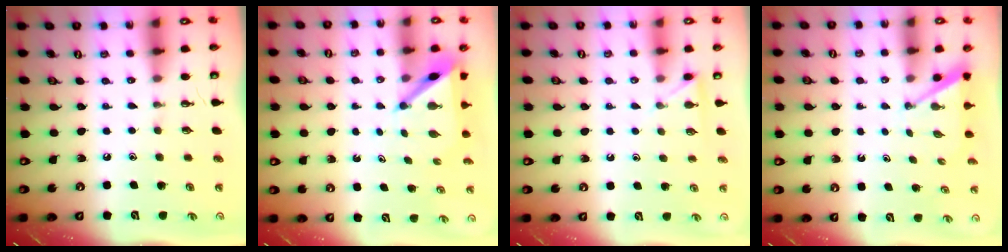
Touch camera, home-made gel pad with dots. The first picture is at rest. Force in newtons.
{"total": 7.0, "press": 7.0, "slide": 0.5}
{"total": 3.9, "press": 3.9, "slide": 0.4}
{"total": 2.9, "press": 2.9, "slide": 0.2}